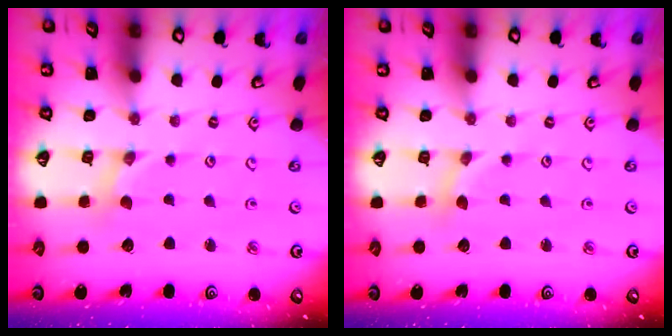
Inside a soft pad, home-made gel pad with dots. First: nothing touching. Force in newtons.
{"total": 1.7, "press": 1.6, "slide": 0.2}